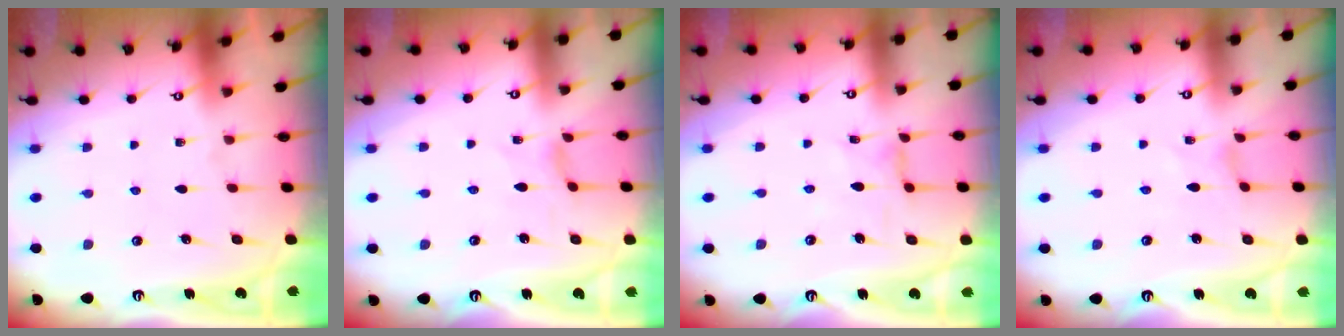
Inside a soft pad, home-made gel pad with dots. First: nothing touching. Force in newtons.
{"total": 1.1, "press": 1.1, "slide": 0.2}
{"total": 2.3, "press": 2.3, "slide": 0.4}
{"total": 0.0}